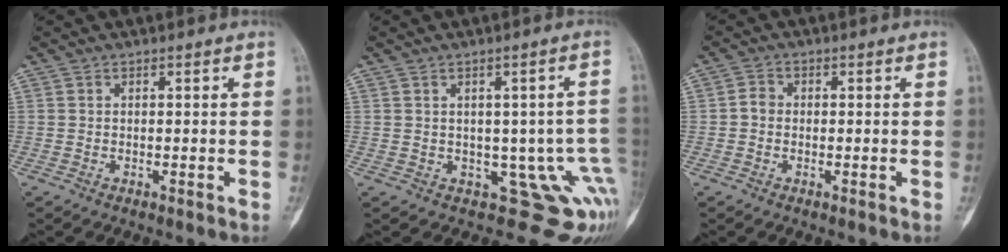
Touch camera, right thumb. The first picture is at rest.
{"total": 10.2, "force": [-2.1, 5.6, 8.3], "torque": [-0.059, -0.002, -0.012]}
{"total": 2.1, "force": [-0.3, 1.8, 1.1], "torque": [-0.012, 0.007, -0.011]}